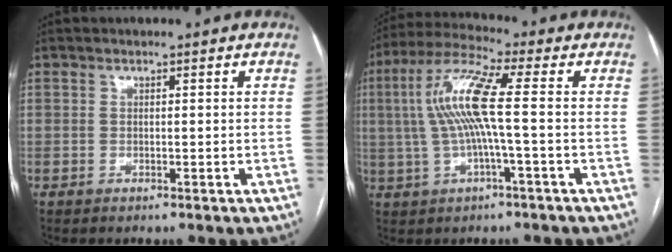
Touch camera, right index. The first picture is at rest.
{"total": 10.3, "force": [0.6, 0.8, 10.3], "torque": [-0.220, 0.021, 0.008]}